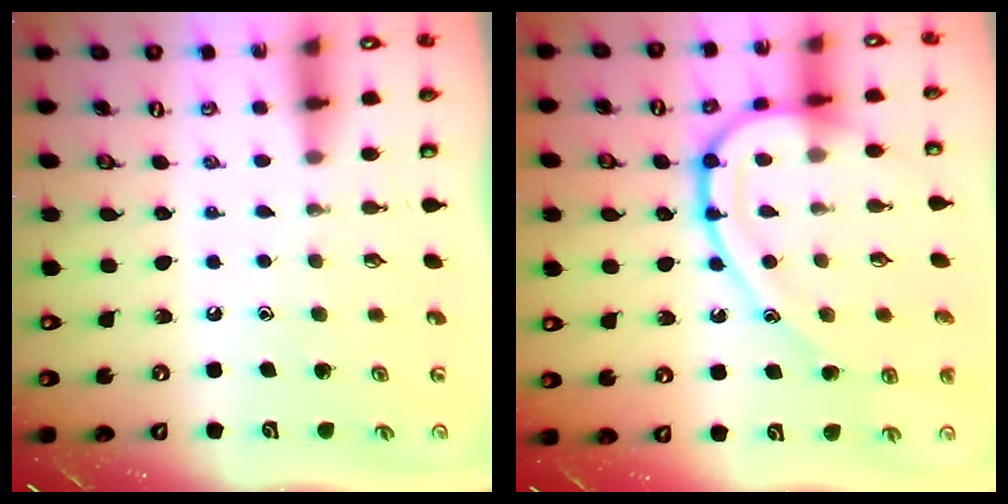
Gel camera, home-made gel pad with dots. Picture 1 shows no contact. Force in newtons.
{"total": 17.6, "press": 17.6, "slide": 0.6}